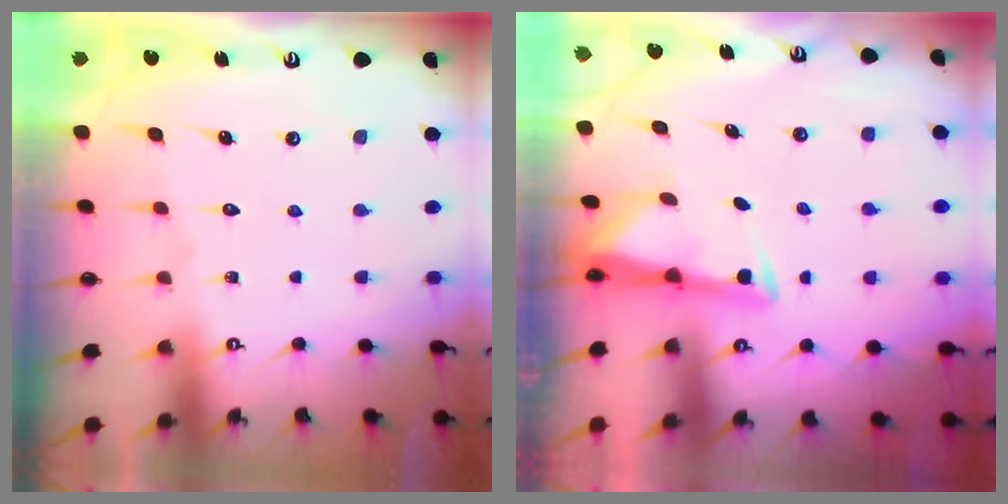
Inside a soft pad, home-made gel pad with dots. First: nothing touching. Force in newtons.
{"total": 3.2, "press": 3.2, "slide": 0.5}